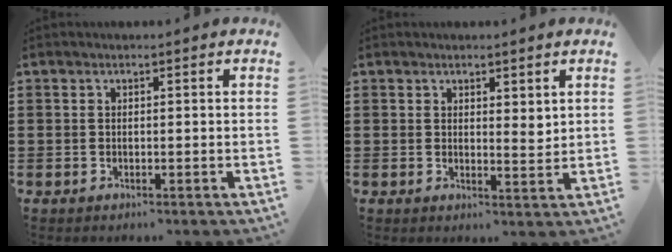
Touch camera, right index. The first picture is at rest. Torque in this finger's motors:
{"motor_torque": [-0.17, 0.11, 0.11, 0.00]}